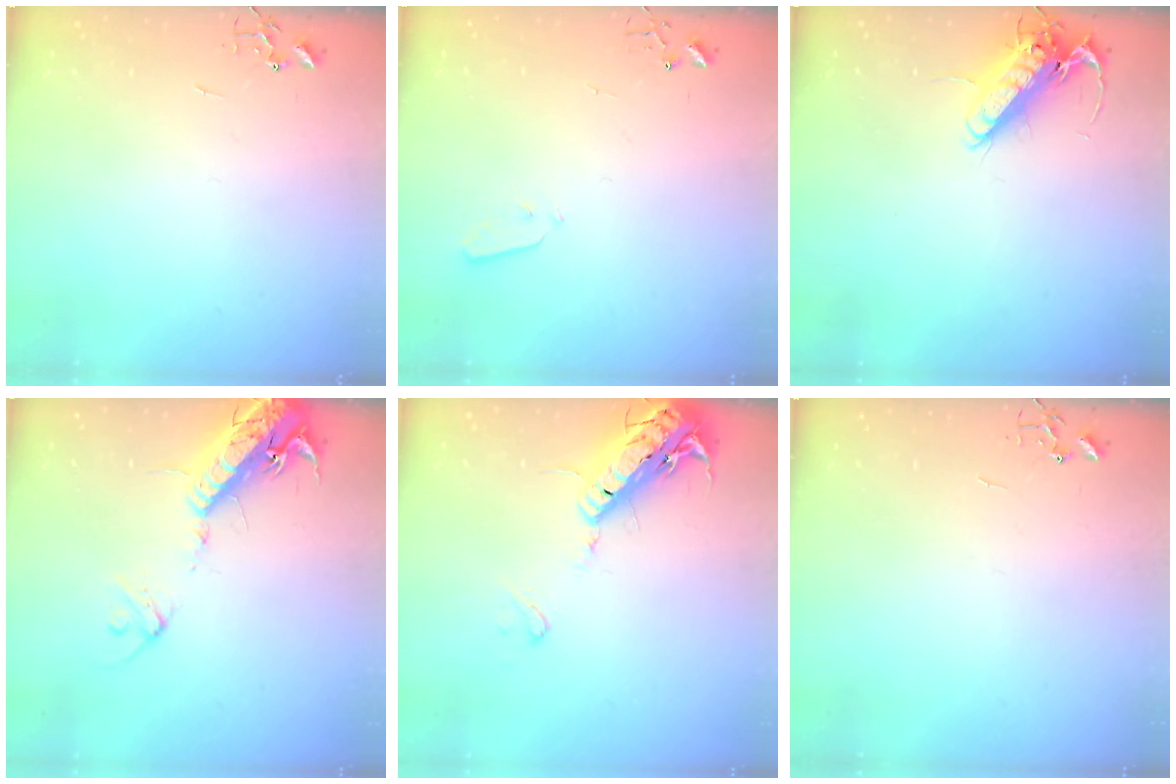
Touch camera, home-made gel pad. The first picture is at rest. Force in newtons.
{"total": 2.9, "press": 2.9, "slide": 0.4}
{"total": 13.3, "press": 13.1, "slide": 2.4}
{"total": 17.8, "press": 17.4, "slide": 3.8}
{"total": 17.5, "press": 17.2, "slide": 3.6}
{"total": 0.0}